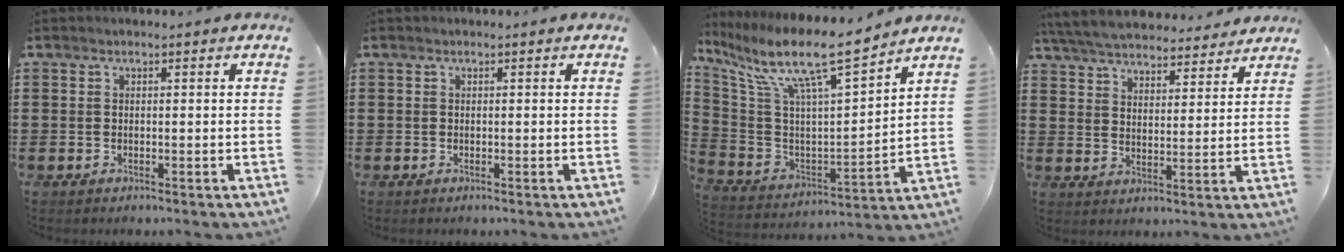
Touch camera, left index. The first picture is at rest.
{"total": 0.0}
{"total": 12.1, "force": [9.1, 1.3, 7.9], "torque": [-0.175, -0.061, 0.147]}
{"total": 6.0, "force": [5.9, 0.8, 1.2], "torque": [-0.050, -0.028, 0.103]}